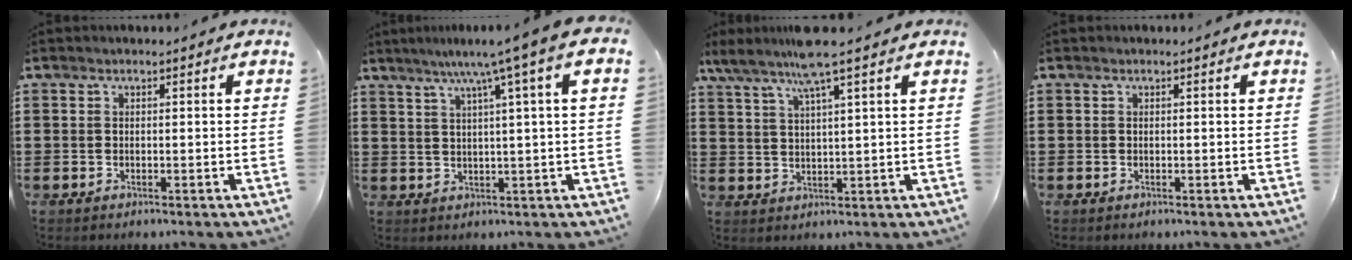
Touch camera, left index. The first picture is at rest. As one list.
[{"total": 6.5, "force": [3.0, -0.7, 5.7], "torque": [-0.119, -0.009, 0.043]}, {"total": 6.9, "force": [5.1, -0.3, 4.6], "torque": [-0.104, -0.010, 0.087]}, {"total": 0.0}]